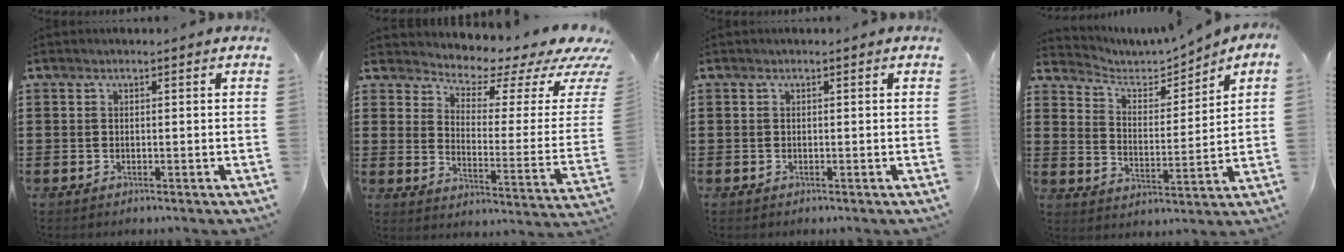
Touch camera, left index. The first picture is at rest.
{"total": 3.5, "force": [3.0, 1.2, 1.3], "torque": [-0.032, -0.035, 0.040]}
{"total": 0.0}
{"total": 3.5, "force": [3.2, 1.4, 0.7], "torque": [-0.040, -0.019, 0.047]}